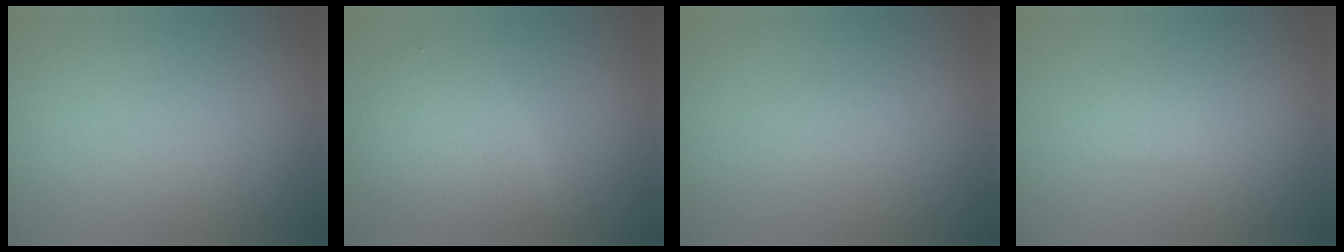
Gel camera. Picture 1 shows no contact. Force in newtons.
{"total": 5.0, "press": 5.0, "slide": 0.1}
{"total": 0.8, "press": 0.8, "slide": 0.0}
{"total": 1.3, "press": 1.3, "slide": 0.1}